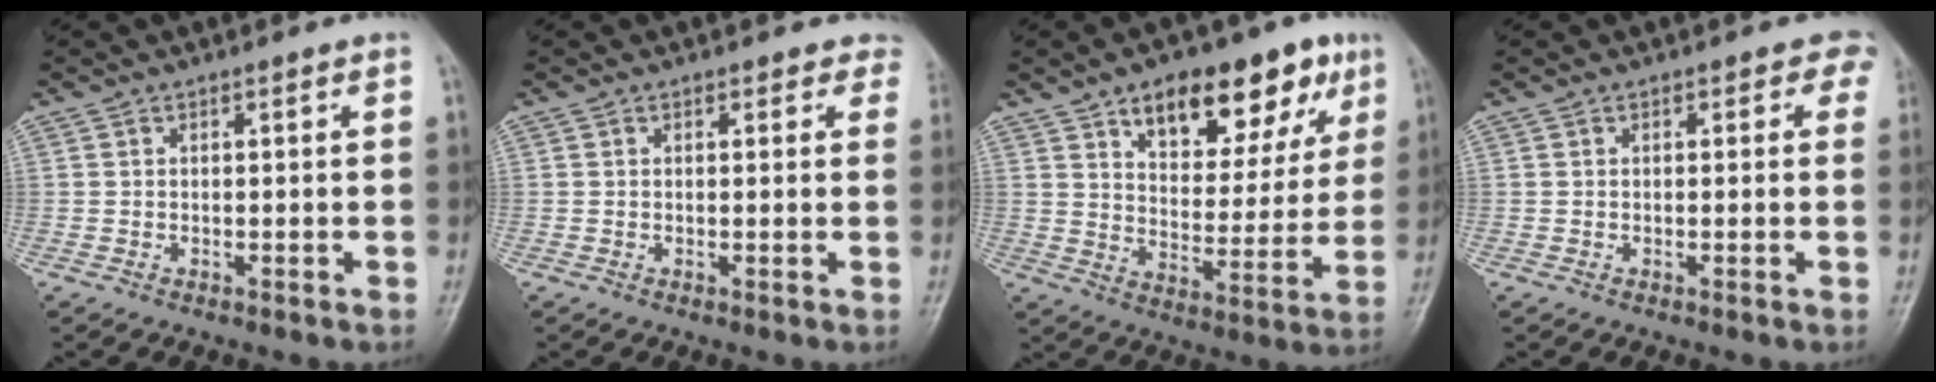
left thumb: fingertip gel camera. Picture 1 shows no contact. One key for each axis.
{"total": 3.1, "fx": 2.5, "fy": 1.7, "fz": 0.6, "tx": 0.028, "ty": -0.008, "tz": 0.010}
{"total": 18.1, "fx": 9.9, "fy": 8.9, "fz": 12.2, "tx": -0.116, "ty": -0.032, "tz": 0.147}
{"total": 2.1, "fx": 1.0, "fy": 1.5, "fz": 1.0, "tx": 0.017, "ty": 0.001, "tz": -0.001}